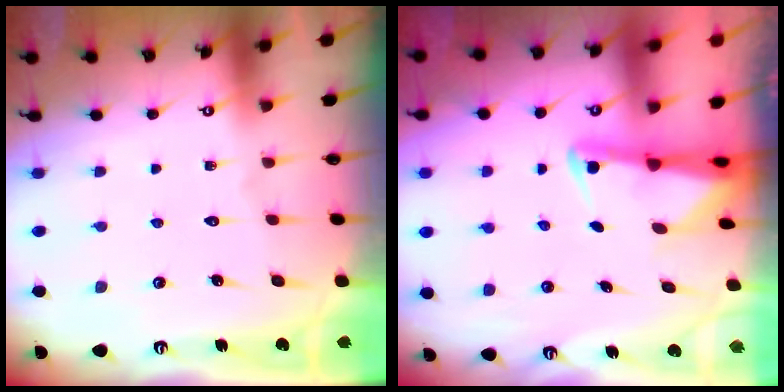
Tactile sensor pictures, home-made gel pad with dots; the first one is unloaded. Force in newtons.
{"total": 2.1, "press": 2.1, "slide": 0.5}